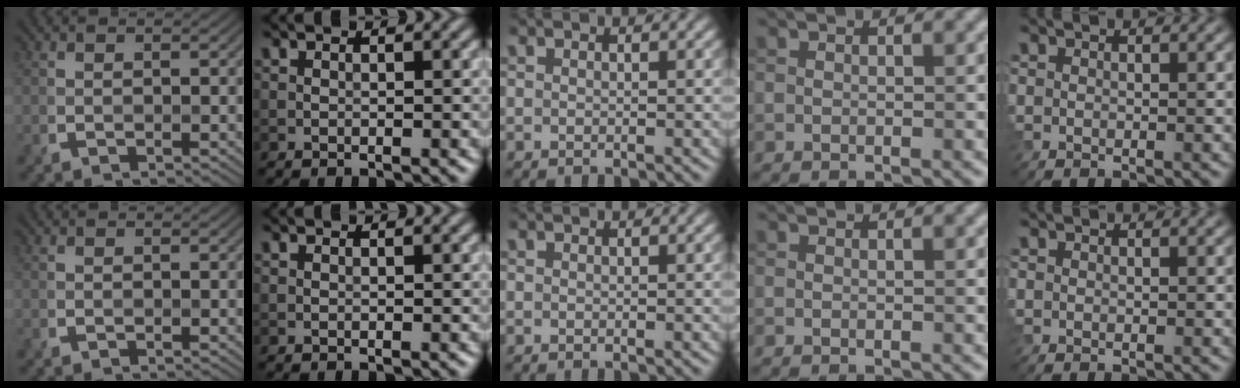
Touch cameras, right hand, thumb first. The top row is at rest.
{}